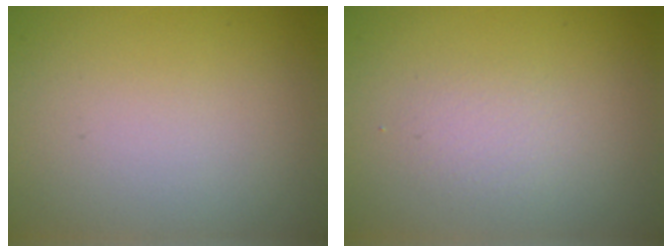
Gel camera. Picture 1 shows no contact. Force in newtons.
{"total": 1.3, "press": 1.3, "slide": 0.1}